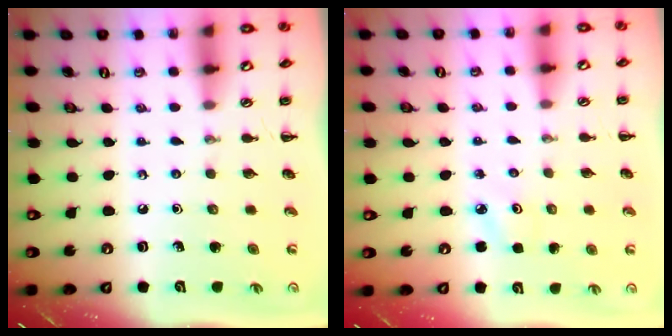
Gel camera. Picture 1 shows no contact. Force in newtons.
{"total": 2.1, "press": 2.0, "slide": 0.6}